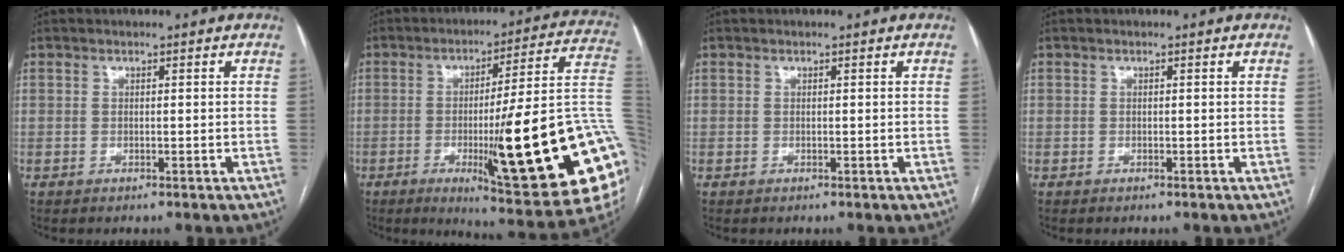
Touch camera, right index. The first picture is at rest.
{"total": 28.2, "force": [-5.4, 2.1, 27.6], "torque": [-0.289, -0.014, -0.080]}
{"total": 0.0}
{"total": 0.0}